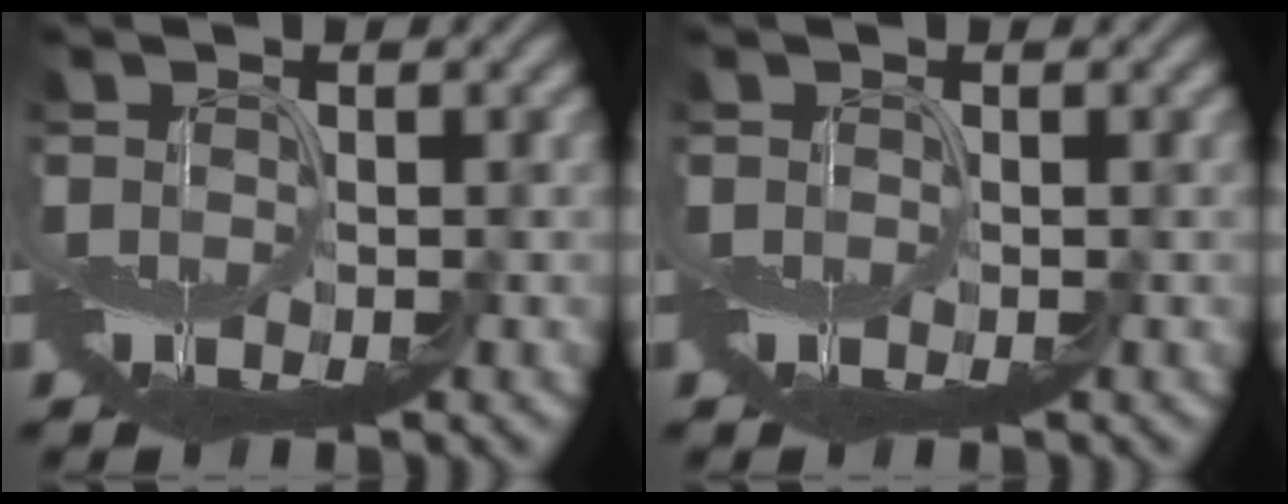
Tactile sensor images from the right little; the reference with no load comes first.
{"total": 0.0}